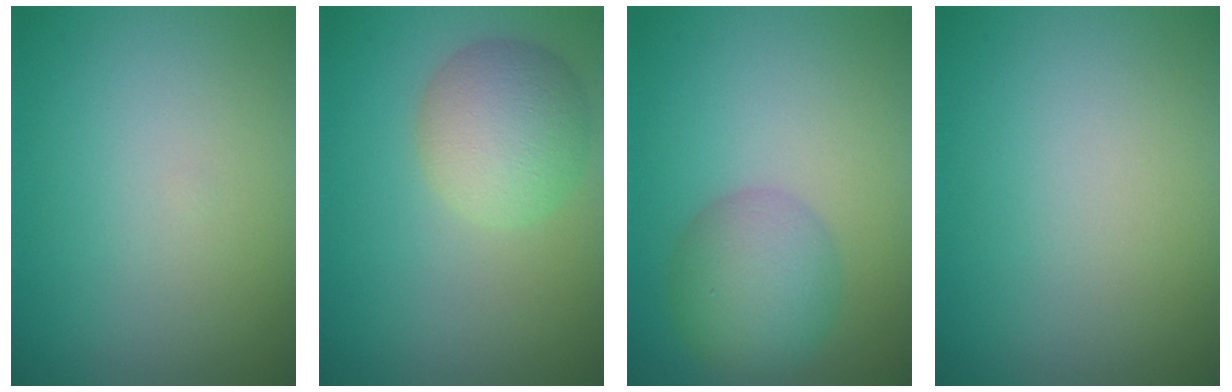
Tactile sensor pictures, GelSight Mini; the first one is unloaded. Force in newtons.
{"total": 5.2, "press": 5.2, "slide": 0.2}
{"total": 4.7, "press": 4.7, "slide": 0.2}
{"total": 0.0}